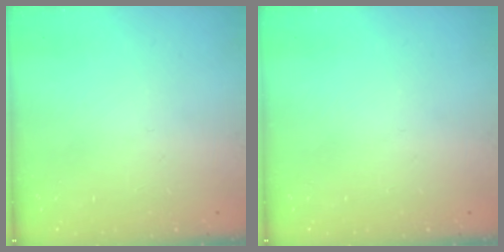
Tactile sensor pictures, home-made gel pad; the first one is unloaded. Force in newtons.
{"total": 0.0}